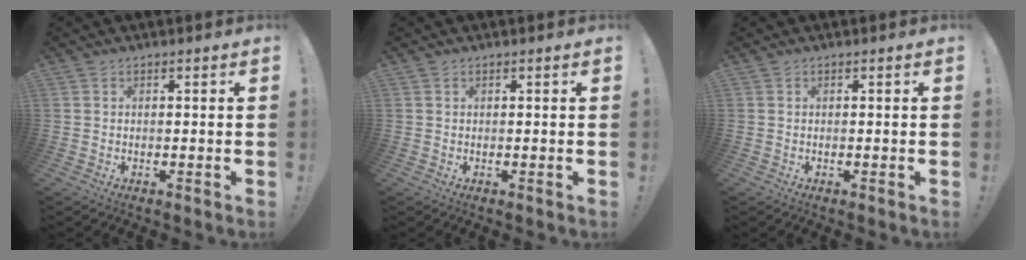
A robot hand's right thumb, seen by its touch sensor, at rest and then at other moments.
{"total": 0.0}
{"total": 0.0}